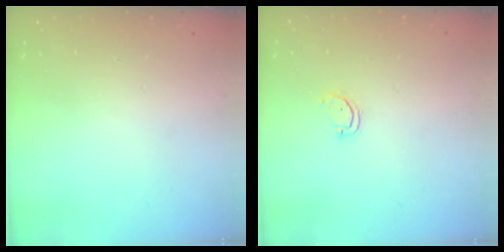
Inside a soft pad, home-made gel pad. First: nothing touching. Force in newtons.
{"total": 2.6, "press": 2.6, "slide": 0.2}